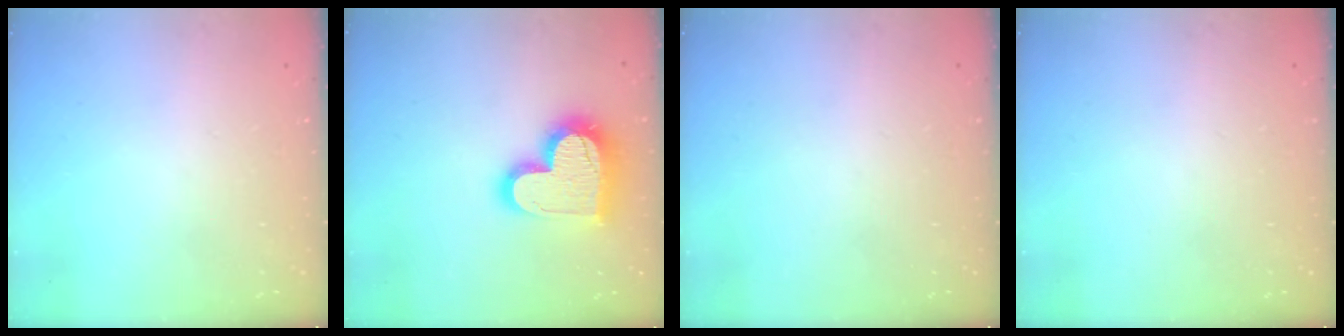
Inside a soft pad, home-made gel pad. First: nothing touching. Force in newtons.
{"total": 19.4, "press": 19.3, "slide": 1.5}
{"total": 0.0}
{"total": 0.0}